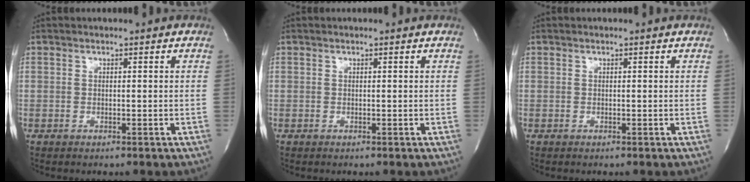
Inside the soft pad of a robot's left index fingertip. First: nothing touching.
{"total": 0.0}
{"total": 0.0}